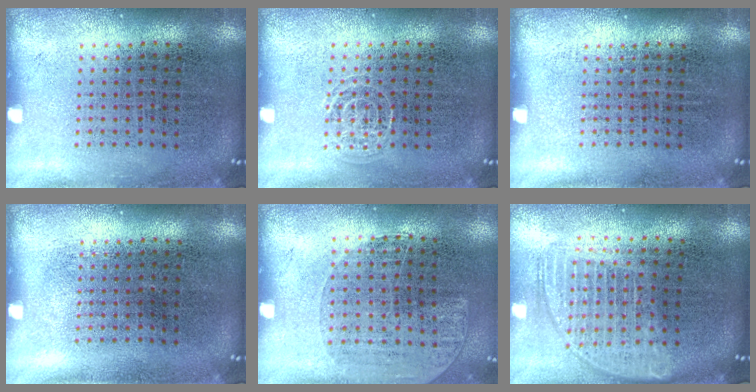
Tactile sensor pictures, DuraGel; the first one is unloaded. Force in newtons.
{"total": 1.1, "press": 1.1, "slide": 0.2}
{"total": 0.0}
{"total": 0.0}
{"total": 1.1, "press": 1.0, "slide": 0.6}
{"total": 1.7, "press": 1.4, "slide": 0.9}